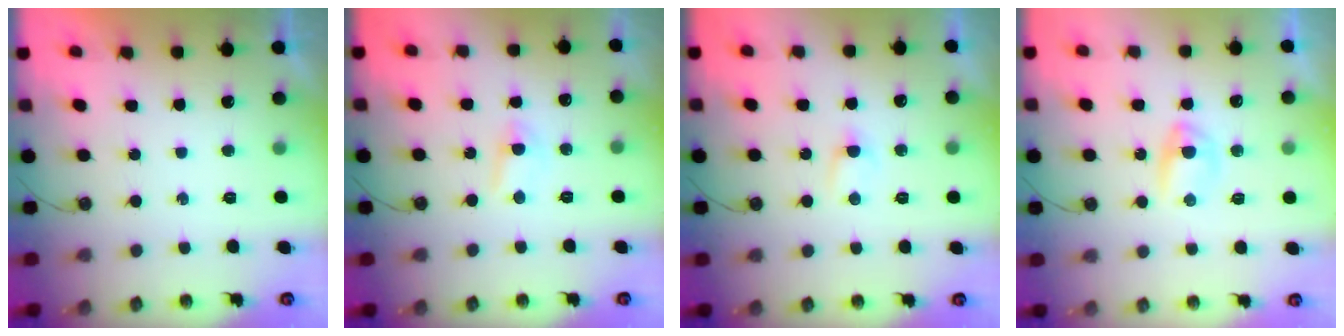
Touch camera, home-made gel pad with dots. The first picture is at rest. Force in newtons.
{"total": 4.6, "press": 4.5, "slide": 0.5}
{"total": 2.7, "press": 2.7, "slide": 0.4}
{"total": 3.9, "press": 3.9, "slide": 0.5}